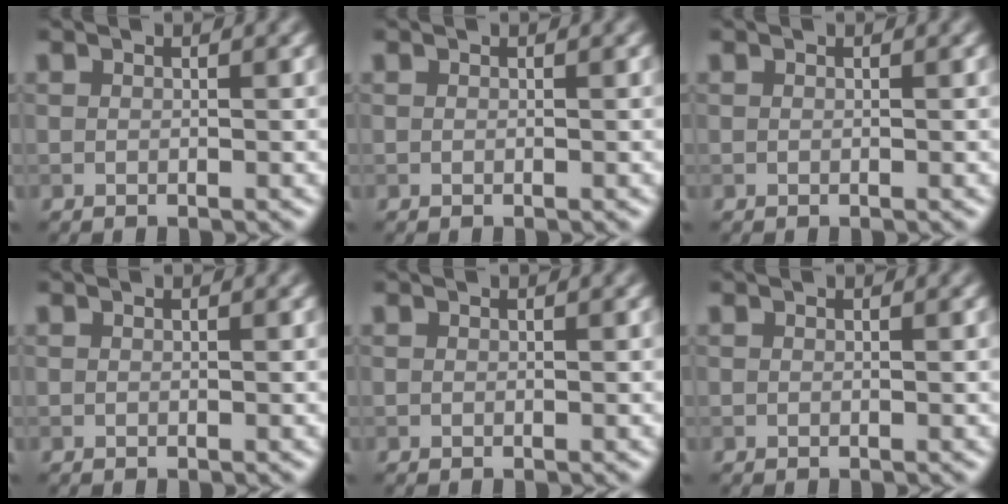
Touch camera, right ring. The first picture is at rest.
{"total": 0.0}
{"total": 0.0}
{"total": 0.0}
{"total": 0.0}
{"total": 0.0}